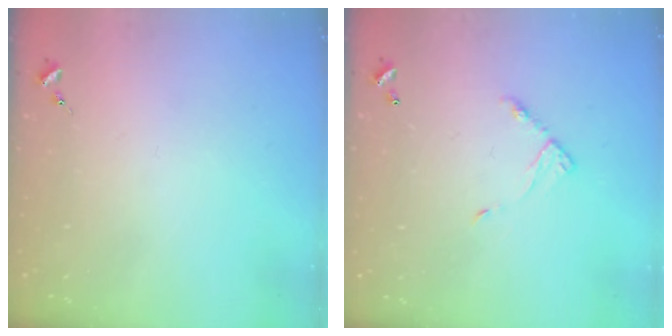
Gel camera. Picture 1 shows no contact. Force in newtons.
{"total": 7.3, "press": 7.3, "slide": 0.6}